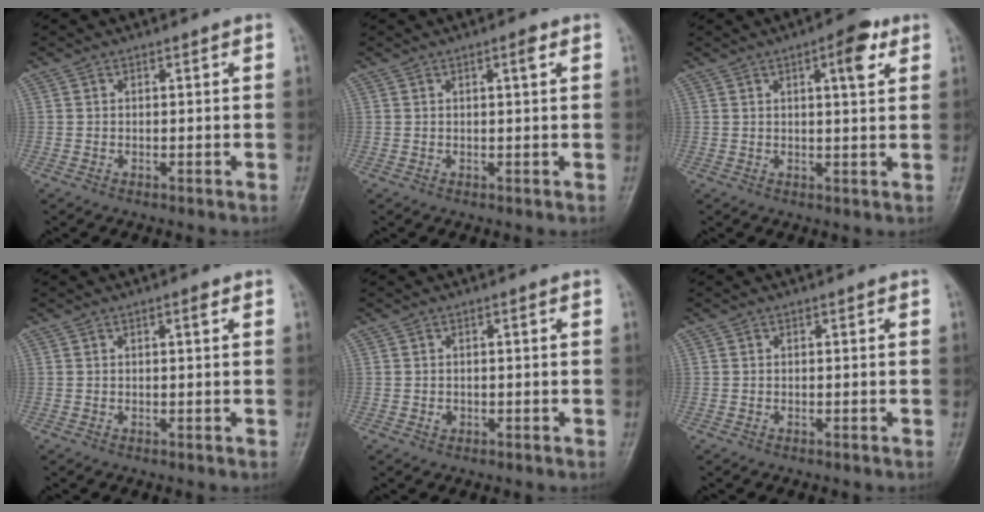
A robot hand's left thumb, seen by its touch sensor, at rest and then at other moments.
{"total": 1.8, "force": [0.8, 0.3, 1.6], "torque": [-0.027, -0.001, 0.012]}
{"total": 6.2, "force": [2.8, 1.9, 5.1], "torque": [-0.063, -0.007, 0.035]}
{"total": 1.2, "force": [0.6, 0.2, 1.0], "torque": [-0.018, 0.000, 0.007]}
{"total": 1.0, "force": [-0.2, 0.8, 0.5], "torque": [-0.004, 0.004, -0.001]}
{"total": 0.0}